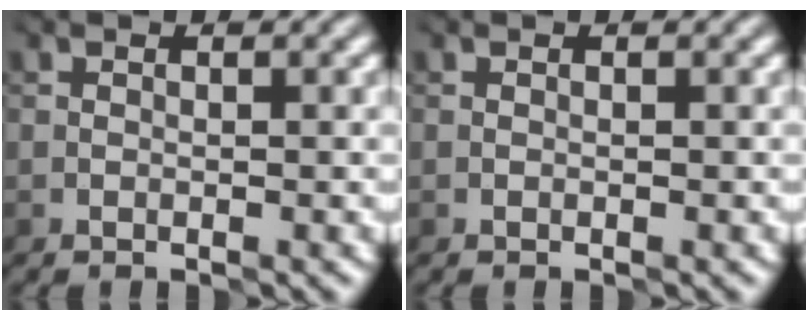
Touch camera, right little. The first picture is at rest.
{"total": 0.0}